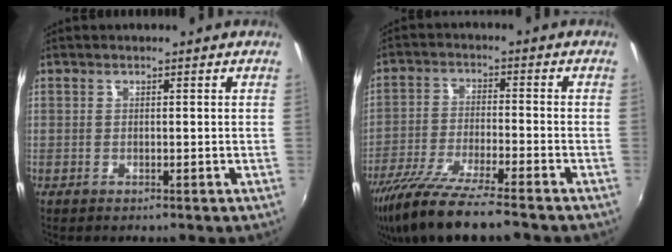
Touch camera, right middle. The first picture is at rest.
{"total": 13.5, "force": [-10.9, 0.8, 7.8], "torque": [-0.167, -0.034, -0.197]}